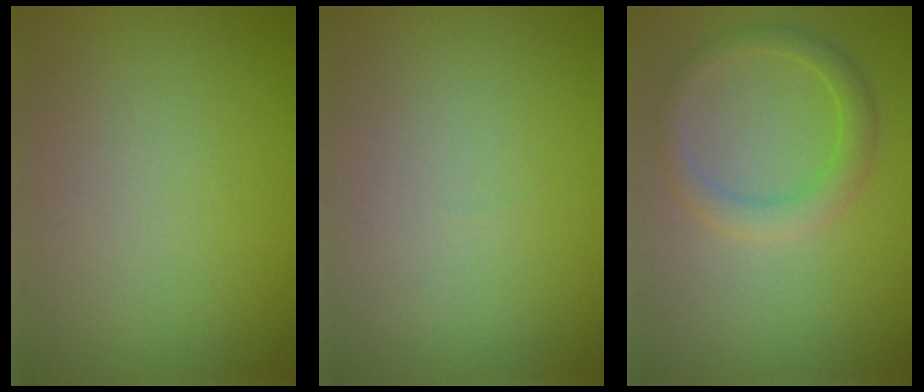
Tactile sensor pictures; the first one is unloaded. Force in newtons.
{"total": 0.0}
{"total": 2.5, "press": 2.5, "slide": 0.3}